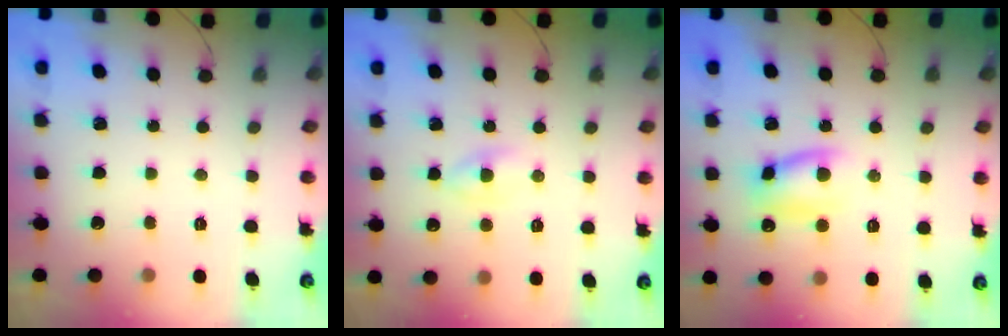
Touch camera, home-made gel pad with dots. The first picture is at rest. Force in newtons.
{"total": 2.1, "press": 2.0, "slide": 0.7}
{"total": 8.9, "press": 8.8, "slide": 1.0}